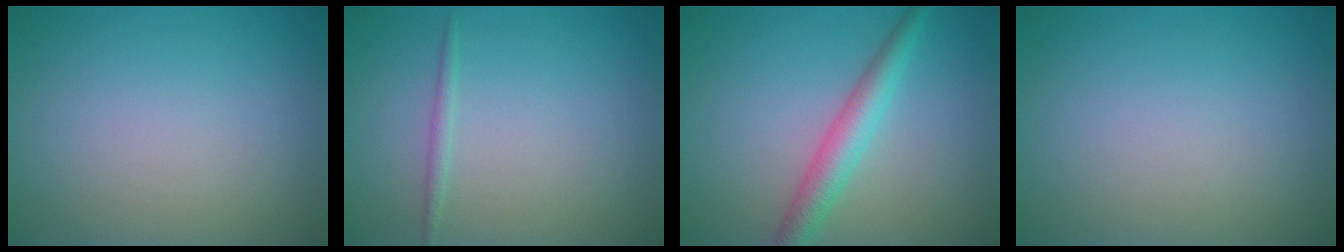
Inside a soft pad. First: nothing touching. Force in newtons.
{"total": 0.8, "press": 0.8, "slide": 0.1}
{"total": 3.4, "press": 3.4, "slide": 0.0}
{"total": 0.0}